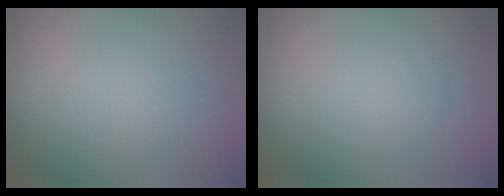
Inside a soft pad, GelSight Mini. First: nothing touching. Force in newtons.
{"total": 0.0}